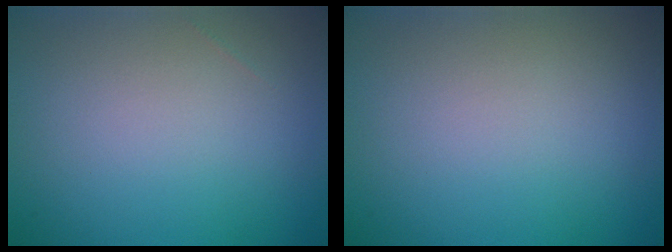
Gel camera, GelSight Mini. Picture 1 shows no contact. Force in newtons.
{"total": 0.0}